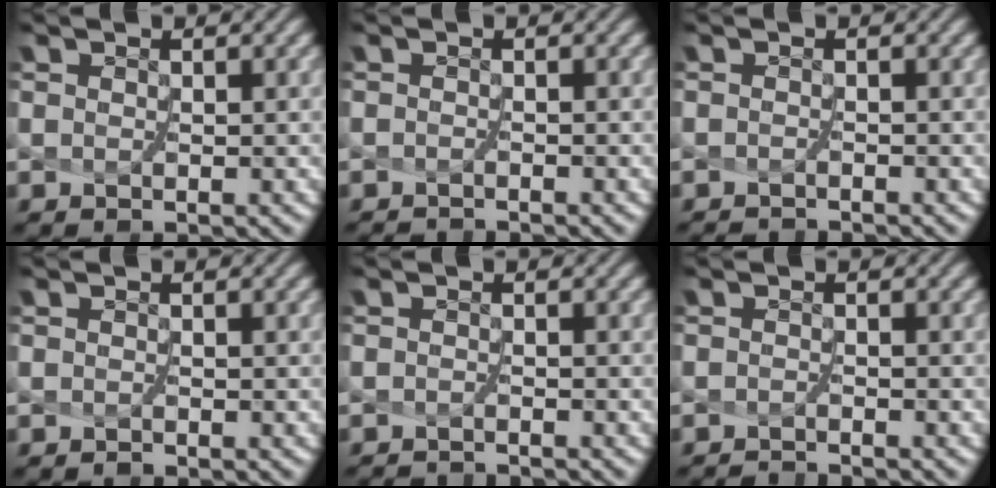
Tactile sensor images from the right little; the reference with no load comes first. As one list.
[{"total": 1.7, "force": [-1.6, -0.5, -0.4], "torque": [-0.001, -0.014, -0.027]}, {"total": 1.9, "force": [-1.8, -0.5, -0.3], "torque": [-0.002, -0.014, -0.031]}, {"total": 0.5, "force": [-0.5, 0.0, -0.2], "torque": [-0.001, -0.003, -0.006]}, {"total": 2.2, "force": [-2.1, -0.5, -0.3], "torque": [-0.001, -0.015, -0.037]}, {"total": 1.9, "force": [-1.7, -0.6, -0.4], "torque": [0.000, -0.010, -0.030]}]